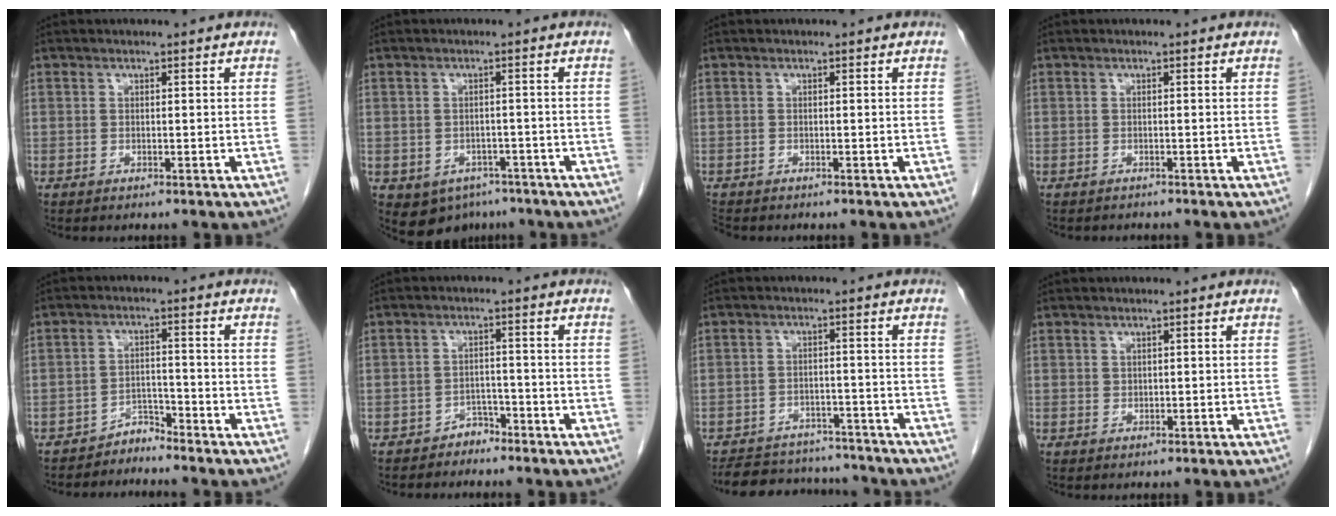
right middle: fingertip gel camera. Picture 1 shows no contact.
{"total": 8.2, "force": [-5.4, 5.9, 2.0], "torque": [-0.031, 0.005, -0.066]}
{"total": 1.6, "force": [-1.4, 0.5, 0.3], "torque": [-0.013, -0.005, -0.025]}
{"total": 0.9, "force": [-0.8, 0.2, -0.1], "torque": [-0.006, -0.001, -0.014]}
{"total": 2.8, "force": [-2.7, 0.4, -0.4], "torque": [0.016, -0.004, -0.047]}
{"total": 2.6, "force": [-2.2, 1.3, 0.3], "torque": [-0.007, 0.006, -0.036]}
{"total": 12.3, "force": [-11.4, 4.0, 2.7], "torque": [-0.042, 0.012, -0.152]}
{"total": 0.6, "force": [0.3, 0.5, 0.1], "torque": [0.006, 0.000, 0.003]}